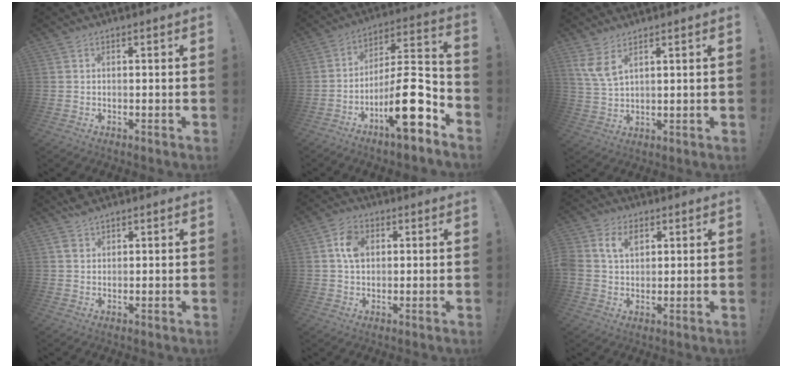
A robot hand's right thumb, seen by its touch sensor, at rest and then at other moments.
{"total": 18.6, "force": [-8.4, 5.2, 15.8], "torque": [-0.248, 0.043, -0.131]}
{"total": 6.0, "force": [3.9, 1.8, 4.1], "torque": [-0.091, -0.020, 0.073]}
{"total": 2.8, "force": [2.1, 1.5, 1.0], "torque": [-0.023, -0.007, 0.040]}
{"total": 6.9, "force": [1.6, 5.0, 4.4], "torque": [-0.068, 0.007, 0.031]}
{"total": 7.7, "force": [2.9, 5.6, 4.3], "torque": [-0.091, 0.006, 0.057]}